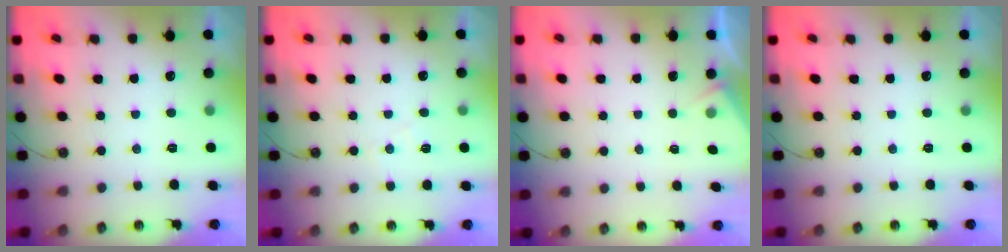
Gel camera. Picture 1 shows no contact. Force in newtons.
{"total": 4.8, "press": 4.7, "slide": 0.7}
{"total": 2.9, "press": 2.8, "slide": 0.5}
{"total": 0.0}